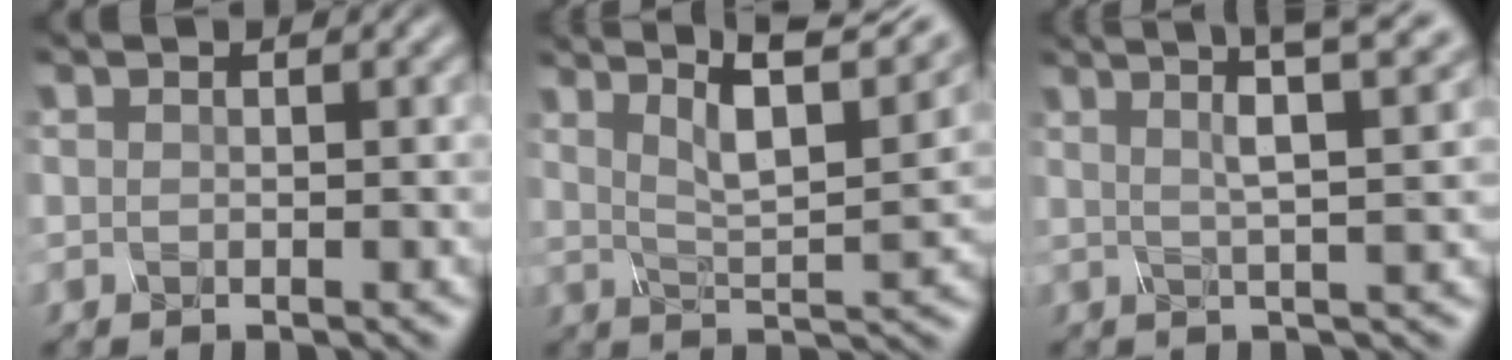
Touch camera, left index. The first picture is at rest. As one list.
[{"total": 8.2, "force": [5.5, 1.2, 6.0], "torque": [-0.085, 0.016, 0.088]}, {"total": 4.7, "force": [2.2, 0.4, 4.2], "torque": [-0.057, 0.020, 0.033]}]